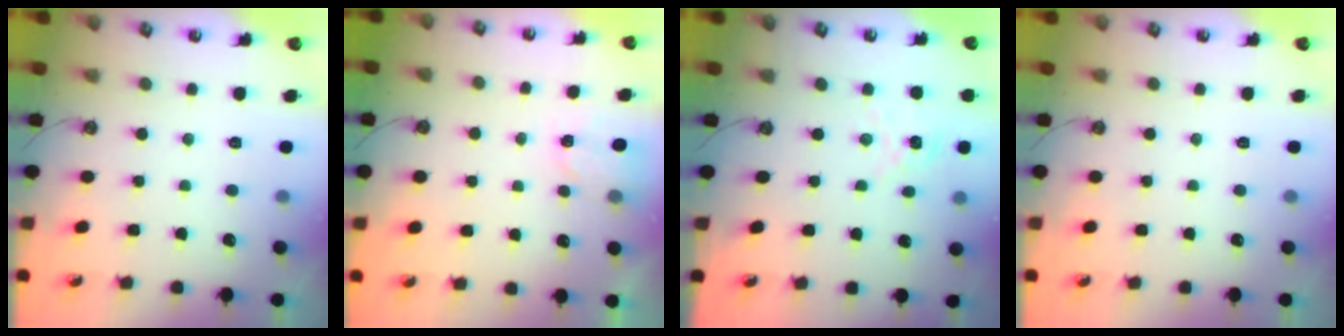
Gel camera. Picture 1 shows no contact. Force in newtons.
{"total": 2.7, "press": 2.7, "slide": 0.4}
{"total": 1.2, "press": 1.1, "slide": 0.2}
{"total": 0.0}